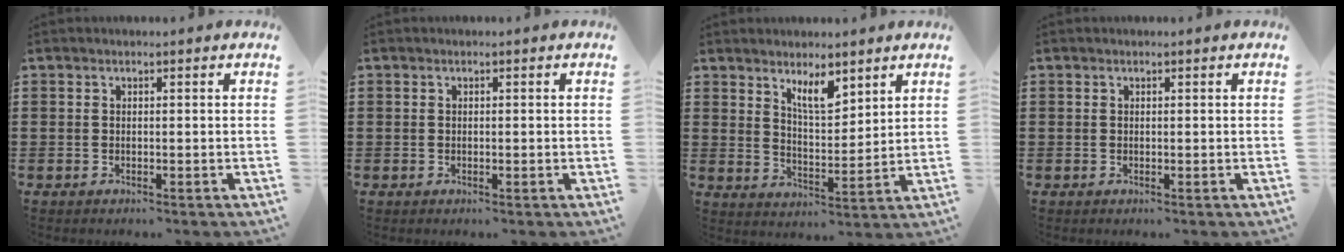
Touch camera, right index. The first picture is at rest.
{"total": 0.0}
{"total": 5.9, "force": [4.5, 1.8, 3.5], "torque": [-0.062, -0.013, 0.076]}
{"total": 0.0}